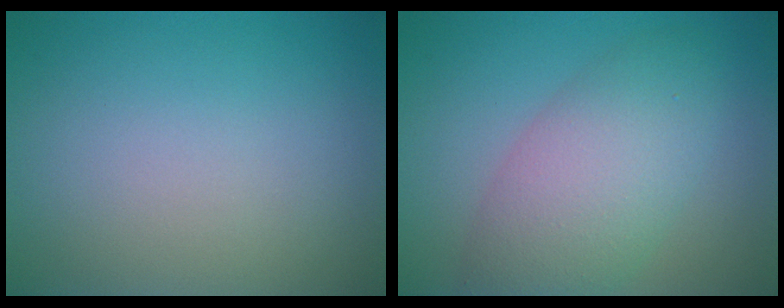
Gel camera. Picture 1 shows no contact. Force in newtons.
{"total": 6.1, "press": 6.1, "slide": 0.3}